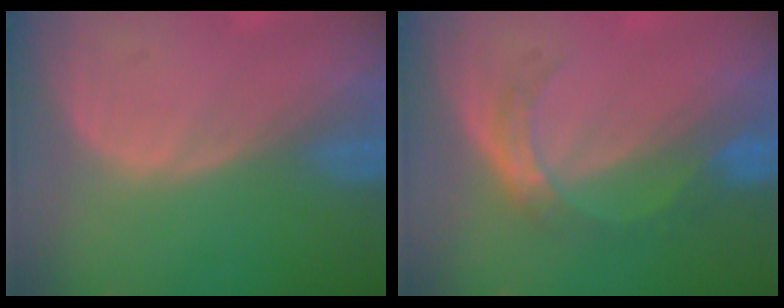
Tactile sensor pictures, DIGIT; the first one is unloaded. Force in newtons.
{"total": 5.0, "press": 4.5, "slide": 2.2}